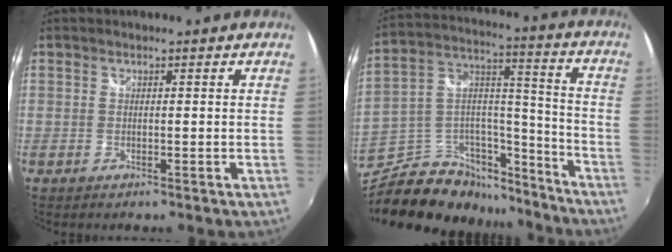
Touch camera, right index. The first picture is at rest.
{"total": 20.9, "force": [-14.7, 12.0, 8.7], "torque": [-0.185, 0.065, -0.219]}